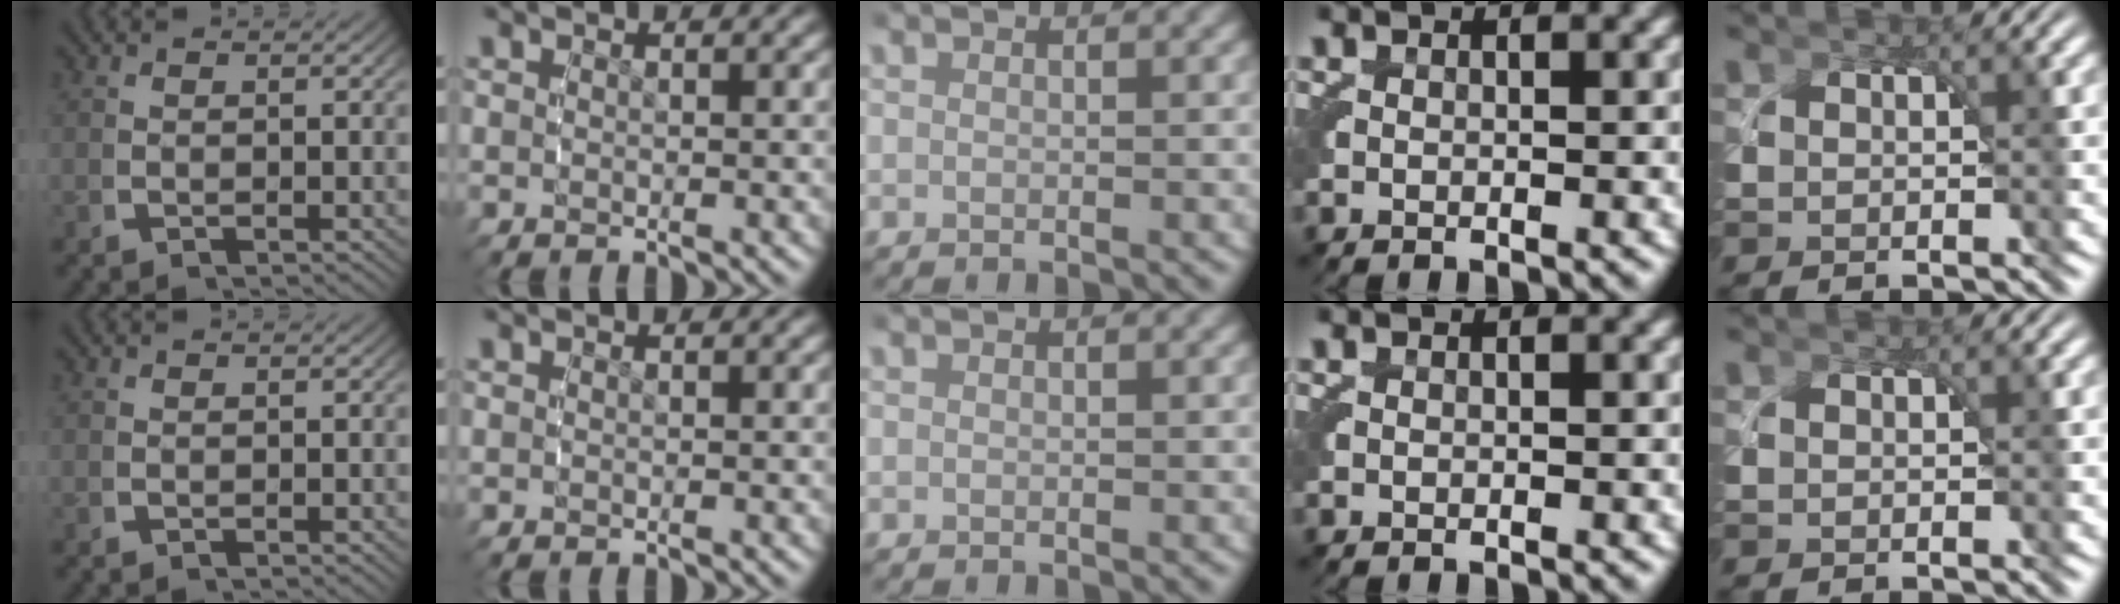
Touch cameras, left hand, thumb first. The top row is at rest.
{}